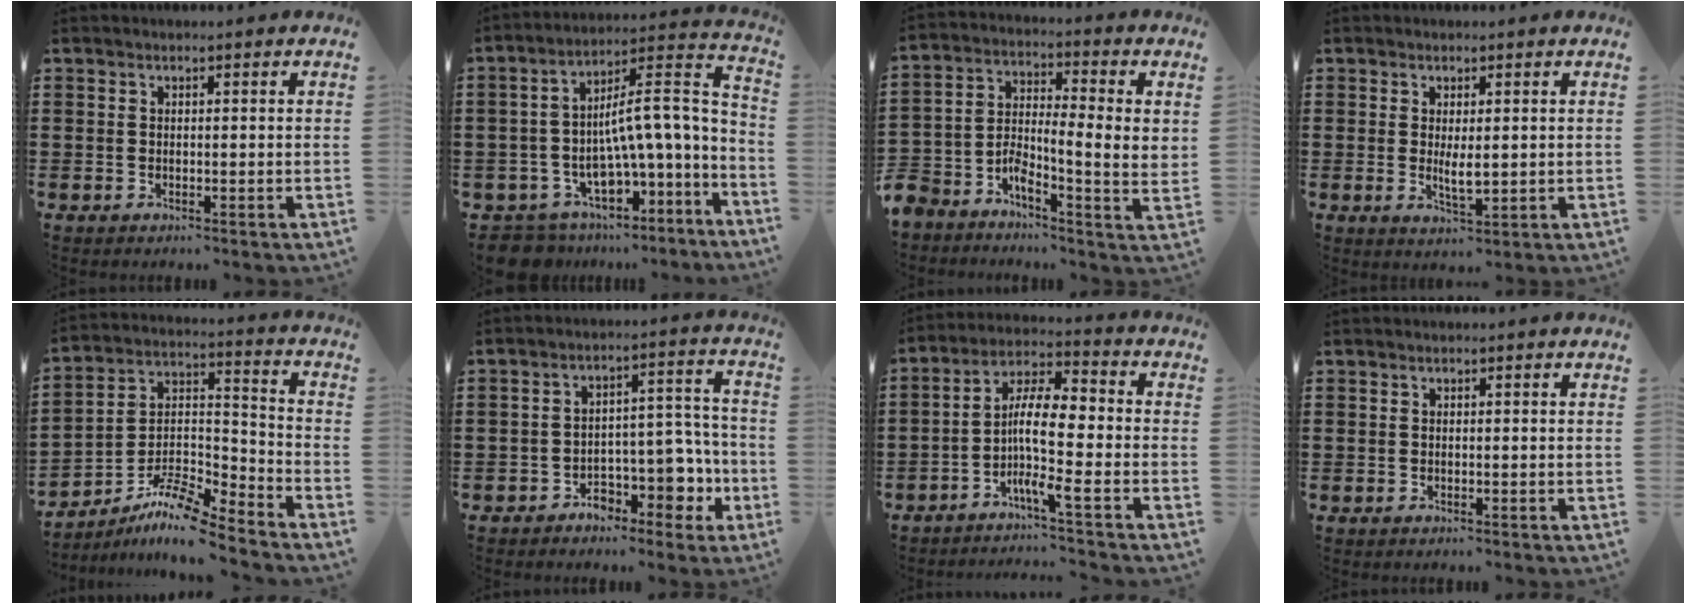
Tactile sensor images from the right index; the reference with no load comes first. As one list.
[{"total": 8.9, "force": [-3.0, 4.5, 7.1], "torque": [-0.119, -0.018, -0.052]}, {"total": 5.1, "force": [-1.9, 1.4, 4.5], "torque": [-0.104, -0.027, -0.041]}, {"total": 3.2, "force": [0.2, 1.0, 3.0], "torque": [-0.048, -0.003, 0.003]}, {"total": 8.7, "force": [-7.6, 1.5, 3.9], "torque": [-0.083, 0.010, -0.154]}, {"total": 7.0, "force": [-3.5, 4.7, 3.9], "torque": [-0.053, 0.011, -0.061]}, {"total": 9.4, "force": [-2.5, 2.0, 8.9], "torque": [-0.183, -0.008, -0.052]}, {"total": 0.0}]